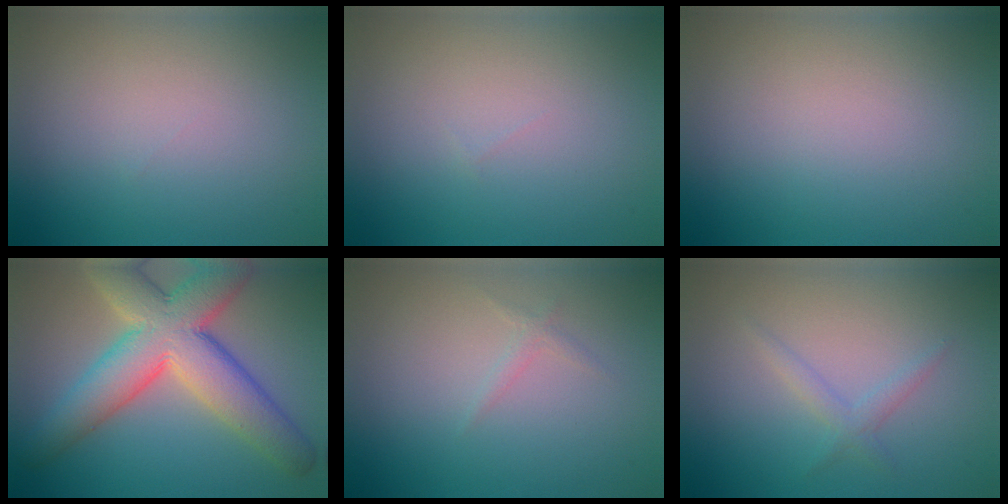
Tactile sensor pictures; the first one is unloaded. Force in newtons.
{"total": 0.0}
{"total": 0.0}
{"total": 10.2, "press": 10.2, "slide": 0.7}
{"total": 0.7, "press": 0.7, "slide": 0.0}
{"total": 1.4, "press": 1.4, "slide": 0.0}